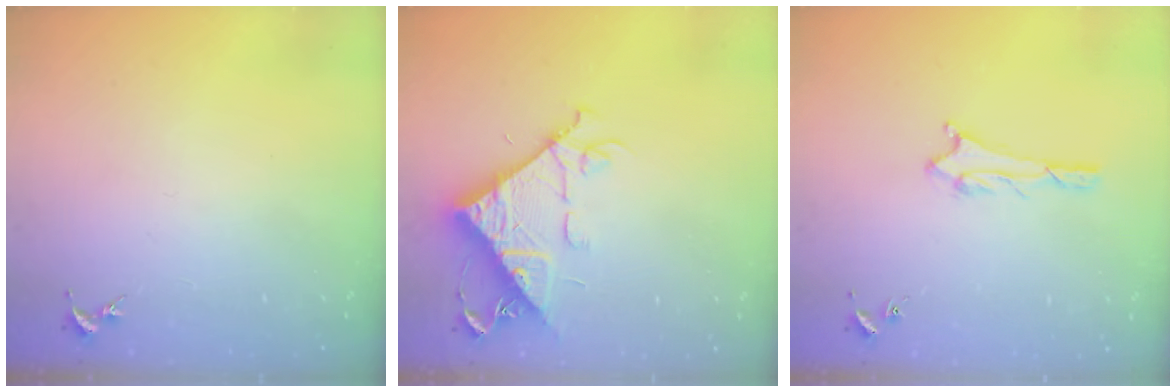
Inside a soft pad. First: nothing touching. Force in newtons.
{"total": 9.8, "press": 9.7, "slide": 1.2}
{"total": 2.0, "press": 2.0, "slide": 0.2}